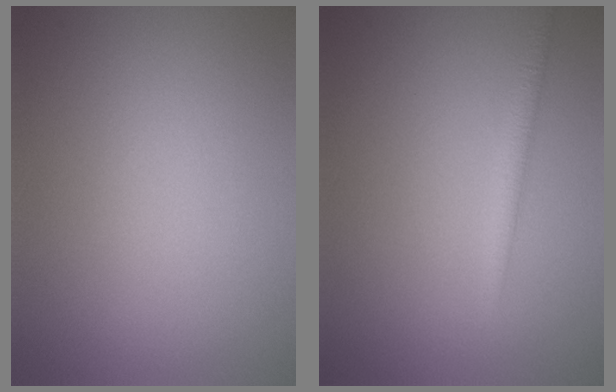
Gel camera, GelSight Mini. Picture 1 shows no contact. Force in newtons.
{"total": 1.9, "press": 1.9, "slide": 0.0}